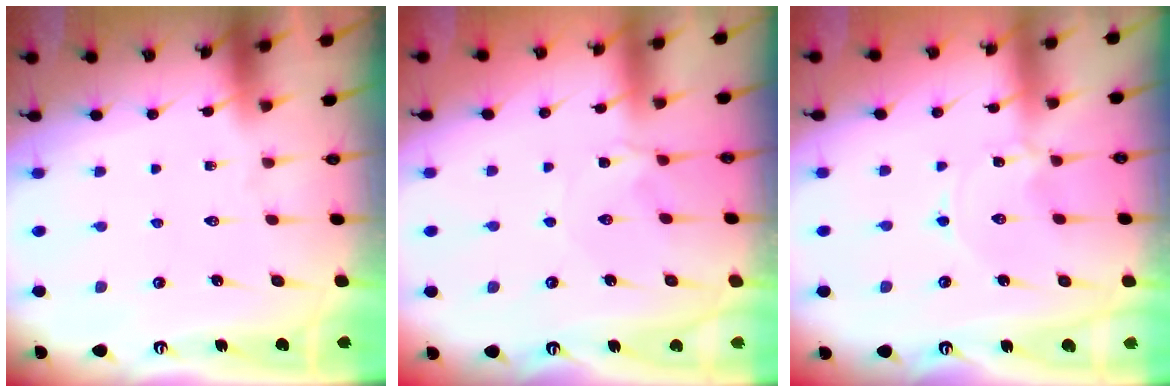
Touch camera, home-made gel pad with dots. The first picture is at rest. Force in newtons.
{"total": 1.4, "press": 1.3, "slide": 0.3}
{"total": 0.0}